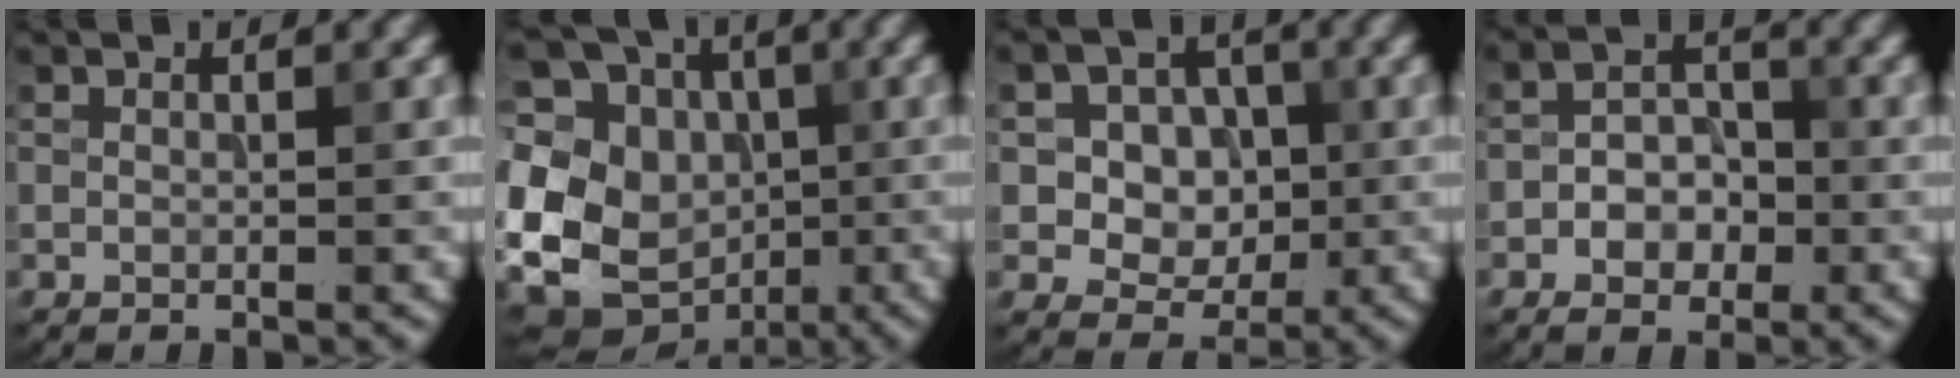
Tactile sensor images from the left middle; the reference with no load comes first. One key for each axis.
{"total": 18.5, "fx": -1.7, "fy": 16.1, "fz": 8.9, "tx": -0.207, "ty": 0.018, "tz": -0.050}
{"total": 7.1, "fx": 0.9, "fy": 6.2, "fz": 3.4, "tx": -0.041, "ty": 0.021, "tz": 0.004}
{"total": 3.6, "fx": -1.5, "fy": 2.5, "fz": 2.2, "tx": -0.030, "ty": 0.004, "tz": -0.028}